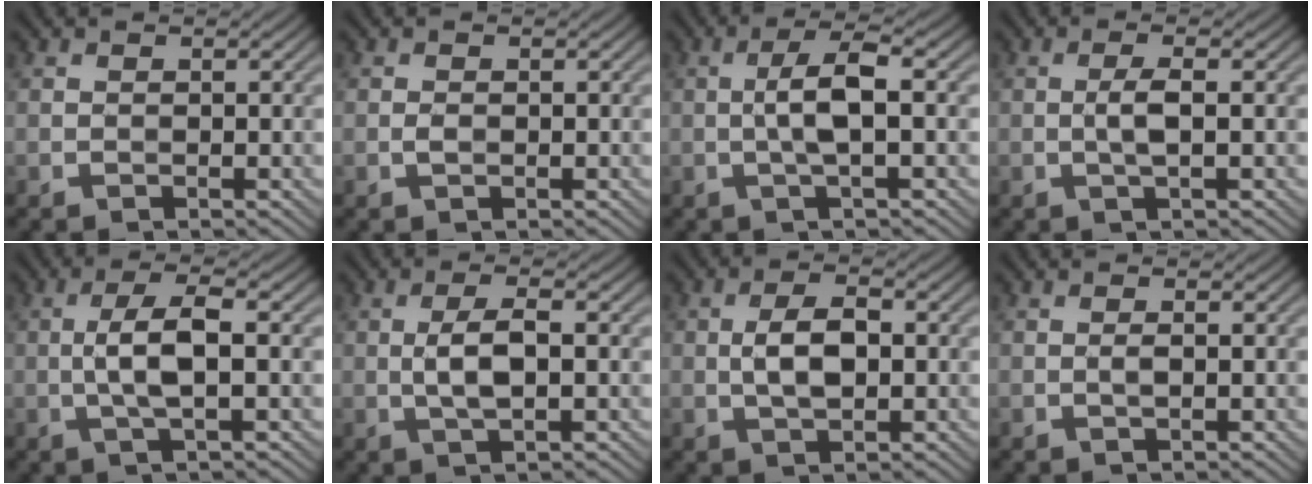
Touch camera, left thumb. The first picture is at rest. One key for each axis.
{"total": 0.8, "fx": -0.2, "fy": 0.5, "fz": 0.6, "tx": -0.015, "ty": 0.000, "tz": -0.003}
{"total": 4.7, "fx": -0.3, "fy": 0.9, "fz": 4.6, "tx": -0.088, "ty": 0.011, "tz": -0.012}
{"total": 2.6, "fx": -0.2, "fy": 0.4, "fz": 2.6, "tx": -0.051, "ty": 0.005, "tz": -0.007}
{"total": 5.1, "fx": -0.4, "fy": 1.3, "fz": 5.0, "tx": -0.102, "ty": 0.009, "tz": -0.013}
{"total": 4.2, "fx": -0.2, "fy": 1.4, "fz": 4.0, "tx": -0.087, "ty": 0.004, "tz": -0.006}
{"total": 4.7, "fx": -0.1, "fy": 2.4, "fz": 4.1, "tx": -0.085, "ty": 0.004, "tz": -0.002}
{"total": 1.0, "fx": -0.1, "fy": 0.1, "fz": 1.0, "tx": -0.018, "ty": 0.000, "tz": -0.003}